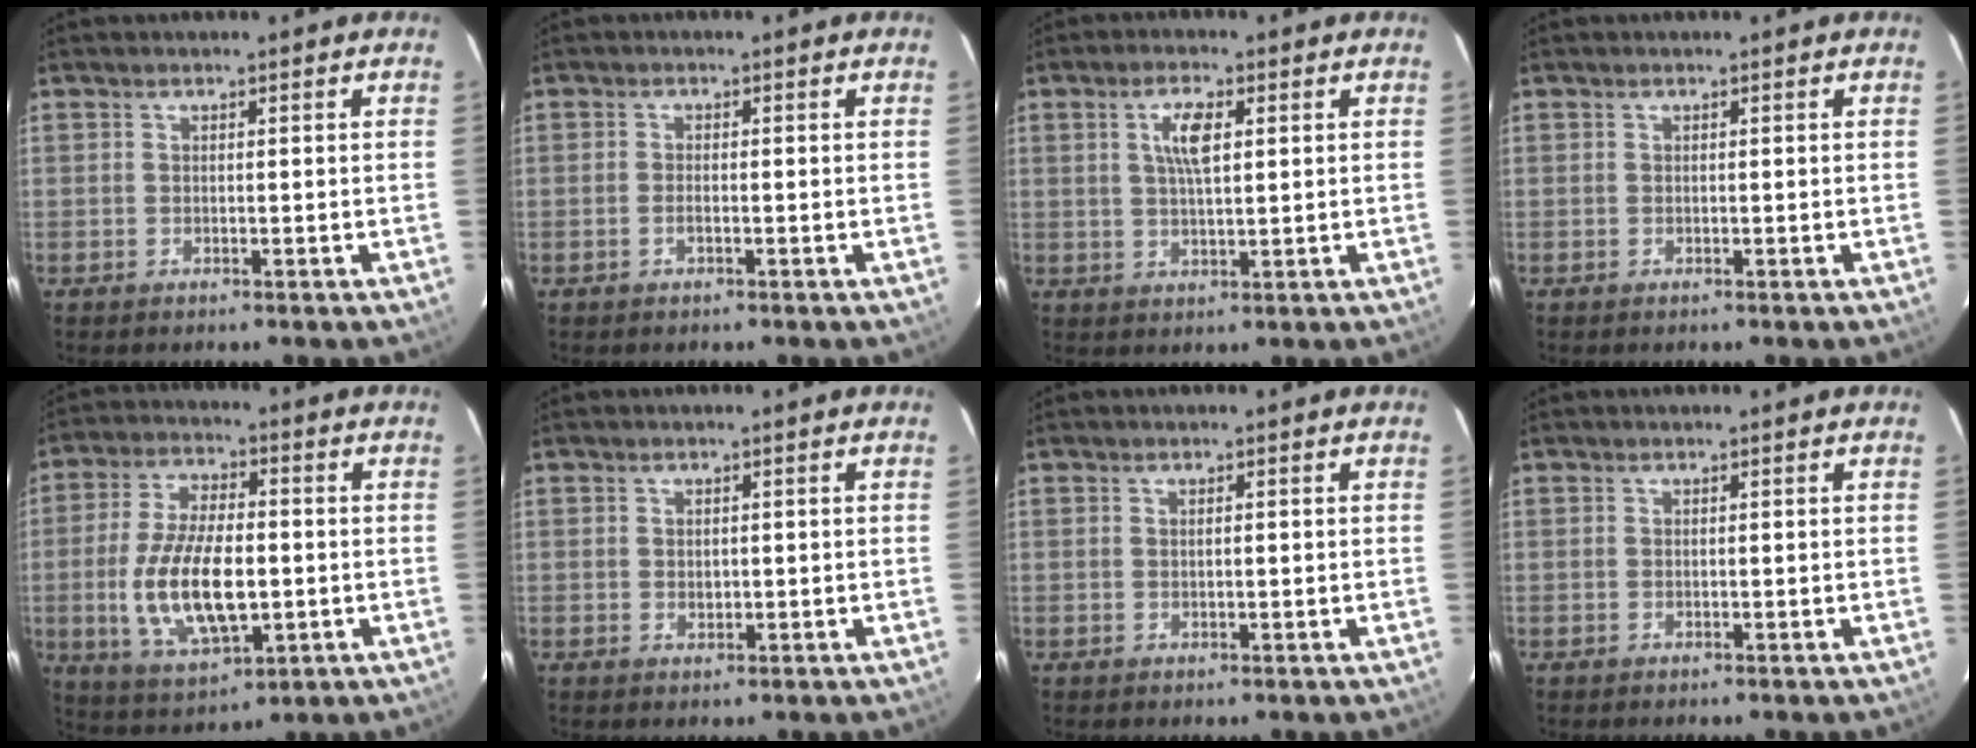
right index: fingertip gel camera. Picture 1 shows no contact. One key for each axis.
{"total": 1.3, "fx": -0.6, "fy": 0.5, "fz": 1.1, "tx": -0.023, "ty": 0.000, "tz": -0.011}
{"total": 5.2, "fx": 1.6, "fy": 1.7, "fz": 4.6, "tx": -0.086, "ty": 0.005, "tz": 0.031}
{"total": 0.0}
{"total": 15.9, "fx": -2.4, "fy": 7.3, "fz": 13.9, "tx": -0.280, "ty": -0.011, "tz": -0.032}
{"total": 1.3, "fx": 0.1, "fy": 1.2, "fz": 0.5, "tx": -0.005, "ty": 0.000, "tz": 0.003}
{"total": 0.8, "fx": 0.1, "fy": 0.3, "fz": 0.7, "tx": -0.012, "ty": 0.003, "tz": 0.003}
{"total": 0.0}